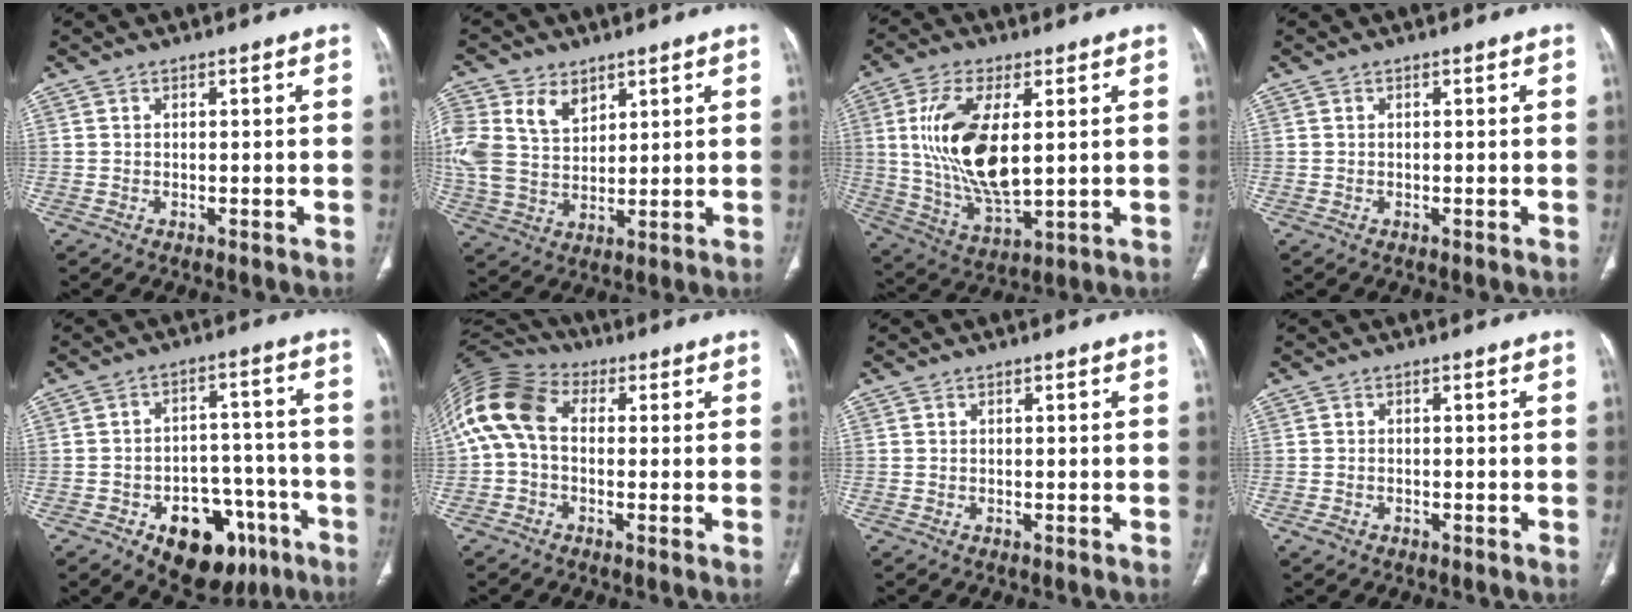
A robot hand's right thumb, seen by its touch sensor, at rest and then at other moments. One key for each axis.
{"total": 14.0, "fx": 5.8, "fy": 9.7, "fz": 8.3, "tx": -0.184, "ty": -0.009, "tz": 0.122}
{"total": 17.0, "fx": 2.5, "fy": 7.7, "fz": 14.9, "tx": -0.293, "ty": -0.020, "tz": 0.059}
{"total": 0.0}
{"total": 16.3, "fx": -8.5, "fy": 10.1, "fz": 9.6, "tx": -0.088, "ty": 0.061, "tz": -0.111}
{"total": 13.2, "fx": 1.1, "fy": 9.1, "fz": 9.5, "tx": -0.195, "ty": 0.038, "tz": 0.007}
{"total": 0.0}
{"total": 1.3, "fx": -0.7, "fy": 0.9, "fz": 0.5, "tx": -0.014, "ty": 0.005, "tz": -0.012}